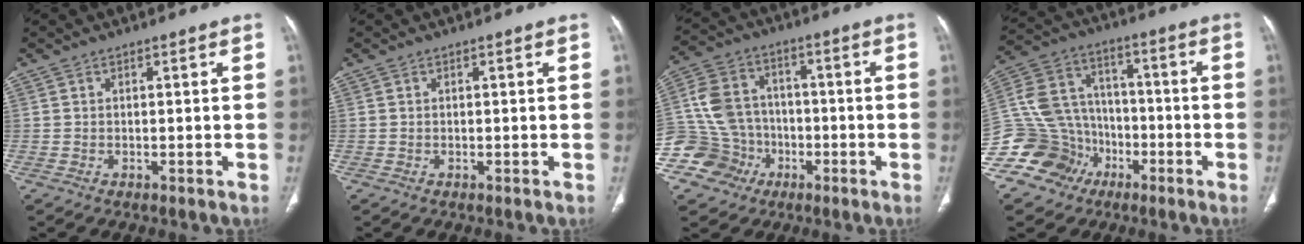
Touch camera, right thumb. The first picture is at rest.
{"total": 0.0}
{"total": 13.4, "force": [-4.7, 12.0, 3.5], "torque": [-0.048, 0.046, -0.077]}
{"total": 15.5, "force": [-7.3, 13.0, 4.3], "torque": [-0.057, 0.076, -0.129]}